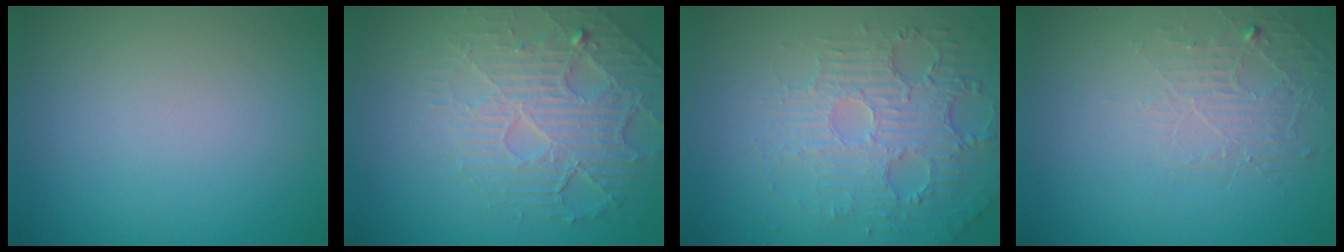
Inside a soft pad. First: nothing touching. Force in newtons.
{"total": 4.5, "press": 4.2, "slide": 1.7}
{"total": 6.2, "press": 3.8, "slide": 4.9}
{"total": 1.8, "press": 0.8, "slide": 1.6}